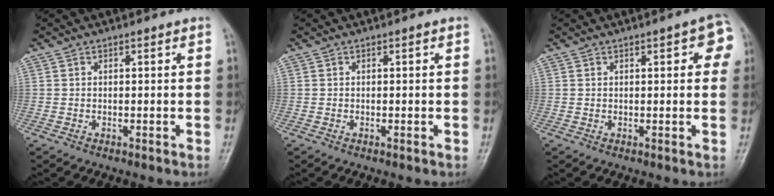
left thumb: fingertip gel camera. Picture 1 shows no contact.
{"total": 0.0}
{"total": 5.6, "force": [1.9, 2.0, 4.8], "torque": [-0.037, 0.003, 0.013]}